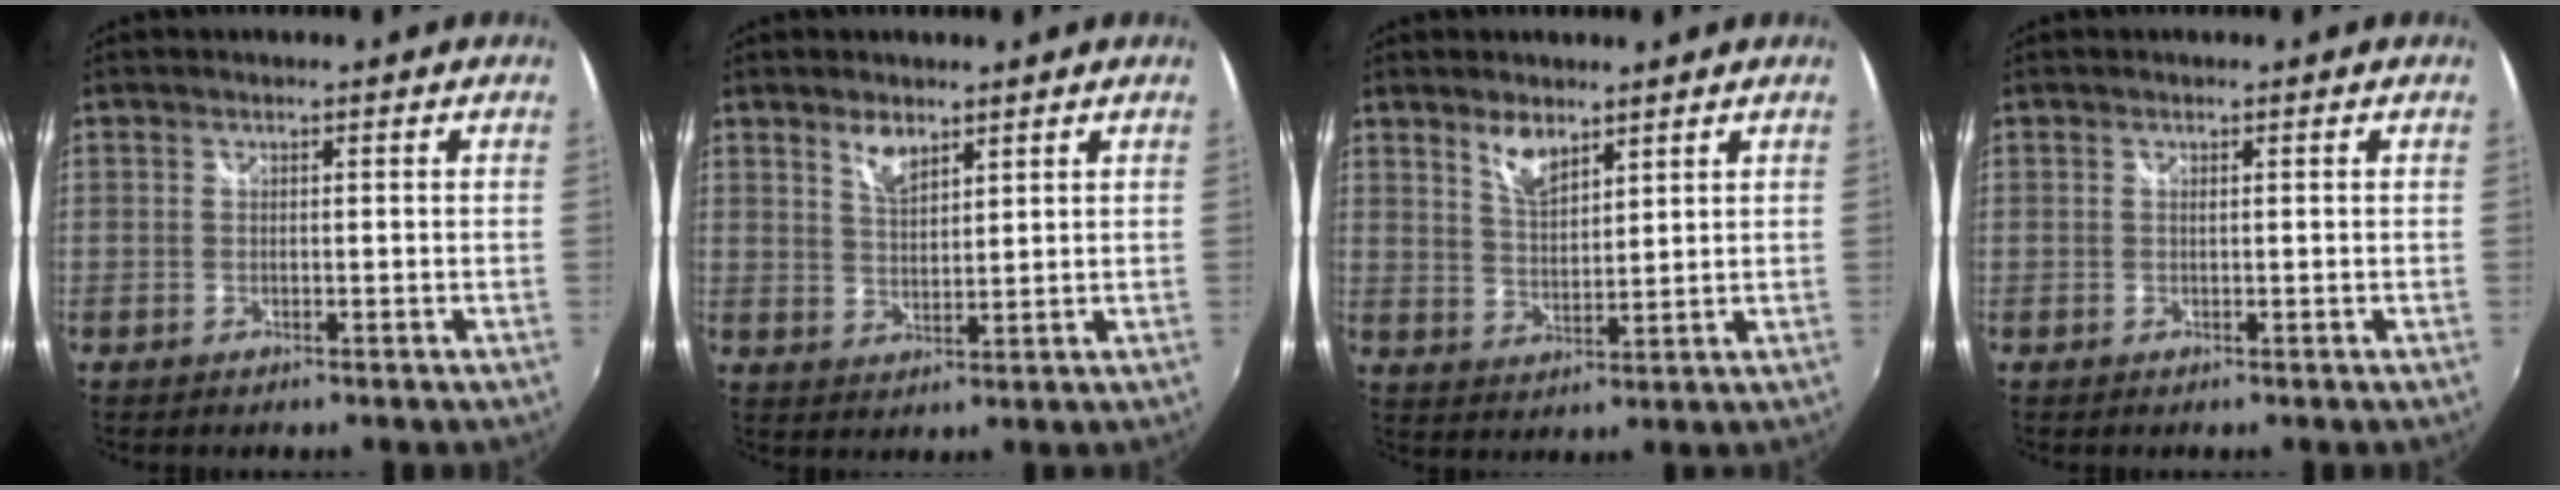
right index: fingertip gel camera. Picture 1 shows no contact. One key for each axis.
{"total": 4.2, "fx": 2.9, "fy": 1.7, "fz": 2.4, "tx": -0.040, "ty": -0.002, "tz": 0.054}
{"total": 5.2, "fx": 3.8, "fy": 2.0, "fz": 3.0, "tx": -0.051, "ty": -0.002, "tz": 0.072}
{"total": 0.0}